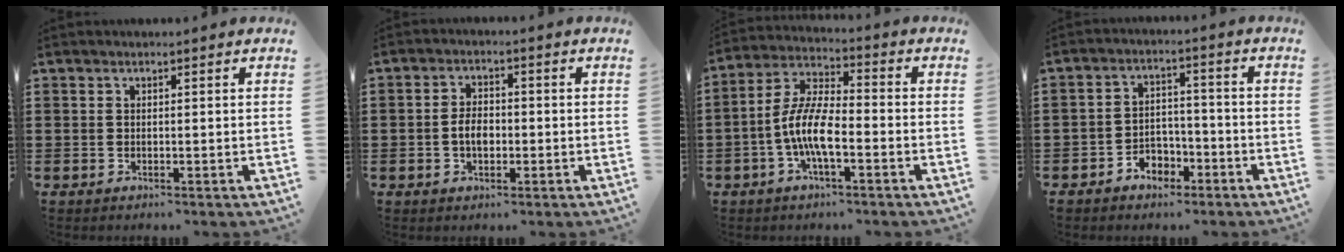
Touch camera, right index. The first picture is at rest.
{"total": 3.4, "force": [-0.8, 1.9, 2.7], "torque": [-0.045, -0.003, -0.015]}
{"total": 8.8, "force": [-2.9, 2.8, 7.8], "torque": [-0.185, -0.011, -0.063]}
{"total": 3.9, "force": [-2.8, 2.5, 1.0], "torque": [-0.024, 0.013, -0.056]}